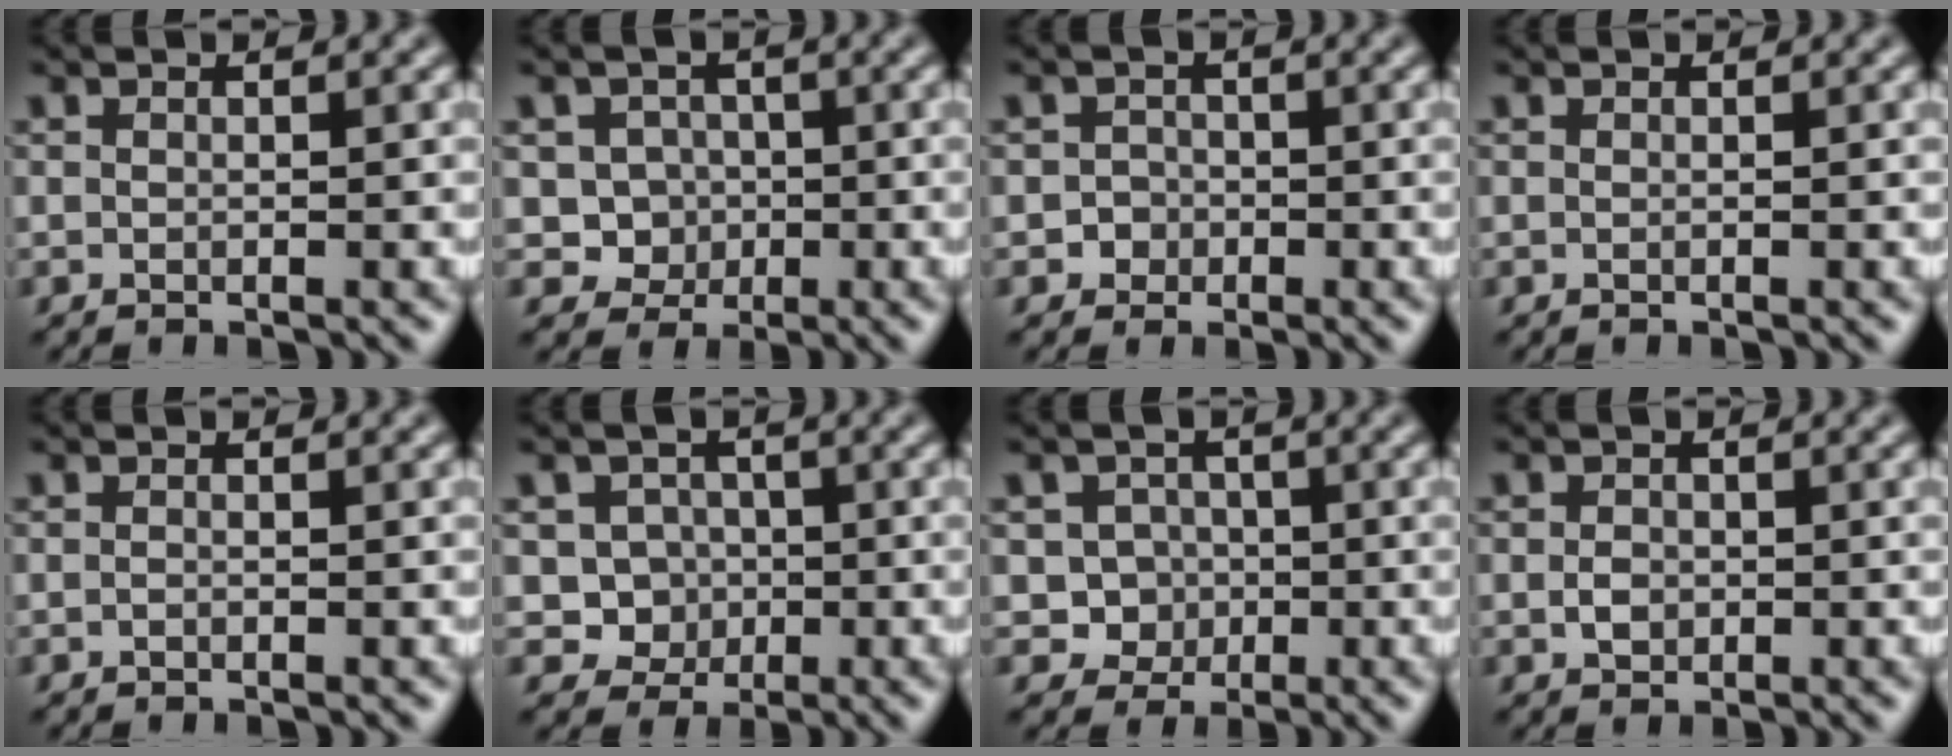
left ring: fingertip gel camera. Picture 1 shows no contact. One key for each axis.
{"total": 3.3, "fx": -0.3, "fy": 3.1, "fz": 1.0, "tx": 0.001, "ty": -0.002, "tz": -0.018}
{"total": 1.7, "fx": -0.5, "fy": 1.6, "fz": 0.2, "tx": 0.018, "ty": 0.003, "tz": -0.011}
{"total": 0.0}
{"total": 0.0}
{"total": 3.7, "fx": -0.4, "fy": 3.5, "fz": 1.1, "tx": 0.003, "ty": 0.002, "tz": -0.023}
{"total": 3.5, "fx": -0.6, "fy": 3.3, "fz": 0.9, "tx": 0.007, "ty": 0.007, "tz": -0.025}
{"total": 1.4, "fx": -0.2, "fy": 1.1, "fz": 0.7, "tx": -0.014, "ty": -0.002, "tz": -0.006}